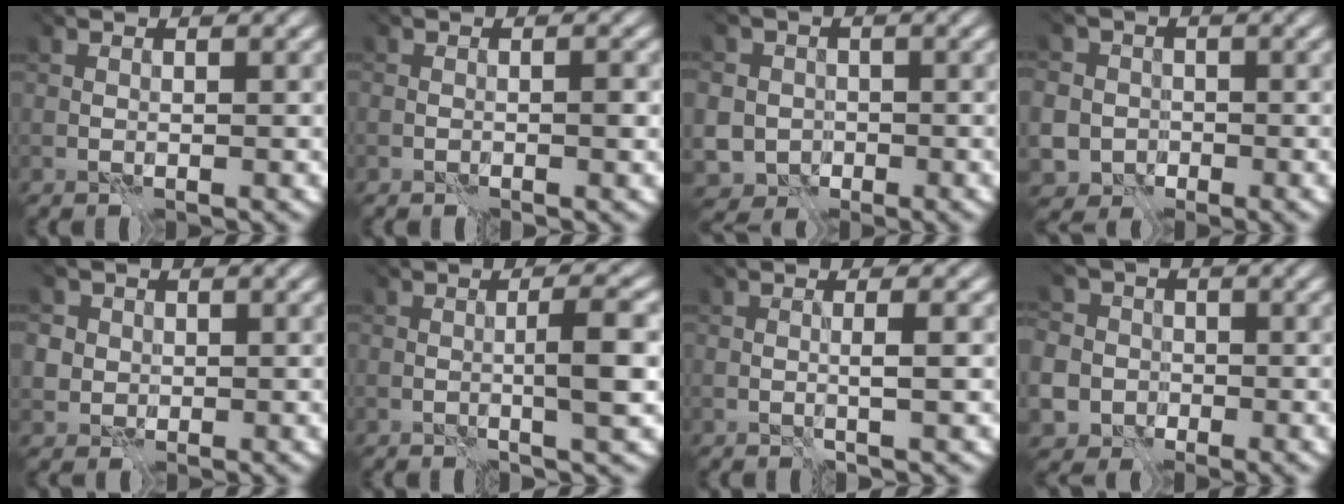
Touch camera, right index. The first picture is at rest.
{"total": 1.1, "force": [-0.5, 0.3, 0.9], "torque": [-0.010, -0.002, -0.009]}
{"total": 6.5, "force": [0.0, 6.3, 1.8], "torque": [-0.041, 0.021, -0.025]}
{"total": 7.0, "force": [-0.5, 6.8, 1.7], "torque": [-0.049, 0.013, -0.034]}
{"total": 3.8, "force": [1.5, 3.3, 1.0], "torque": [-0.035, 0.014, 0.019]}
{"total": 3.1, "force": [-0.5, -0.2, 3.1], "torque": [-0.049, 0.005, -0.009]}
{"total": 1.2, "force": [-0.4, -0.5, 1.0], "torque": [-0.014, -0.001, -0.010]}
{"total": 7.0, "force": [-1.1, 6.5, 2.2], "torque": [-0.054, 0.015, -0.057]}